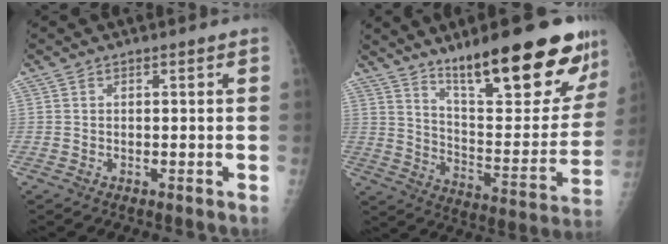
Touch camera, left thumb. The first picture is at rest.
{"total": 24.8, "force": [16.6, 6.1, 17.4], "torque": [-0.214, -0.087, 0.260]}